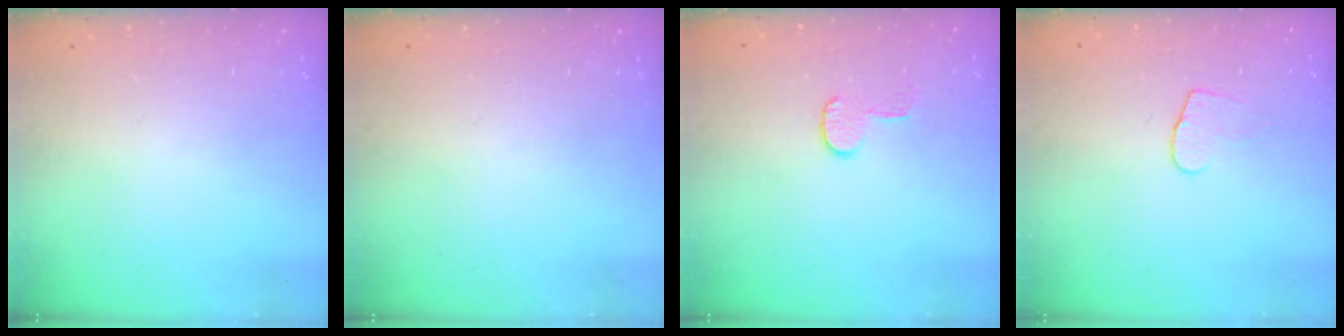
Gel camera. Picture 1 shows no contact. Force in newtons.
{"total": 0.0}
{"total": 5.9, "press": 5.9, "slide": 0.4}
{"total": 5.0, "press": 5.0, "slide": 0.4}